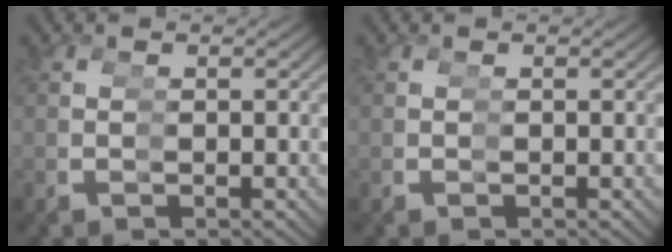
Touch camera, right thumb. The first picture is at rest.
{"total": 0.0}